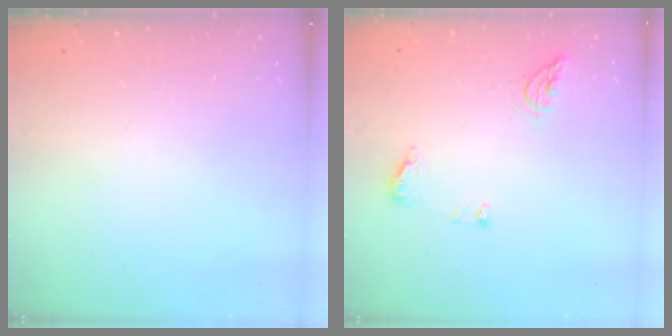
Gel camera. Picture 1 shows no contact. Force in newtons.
{"total": 8.0, "press": 8.0, "slide": 0.9}